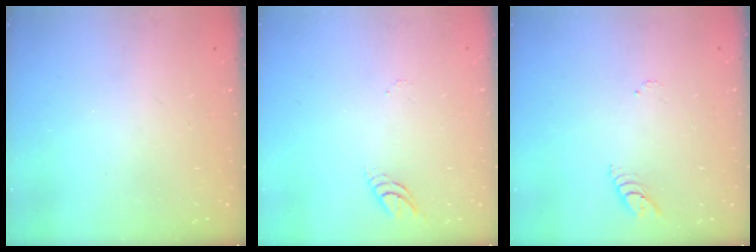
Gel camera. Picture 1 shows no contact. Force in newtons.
{"total": 4.0, "press": 4.0, "slide": 0.3}
{"total": 3.1, "press": 3.1, "slide": 0.4}